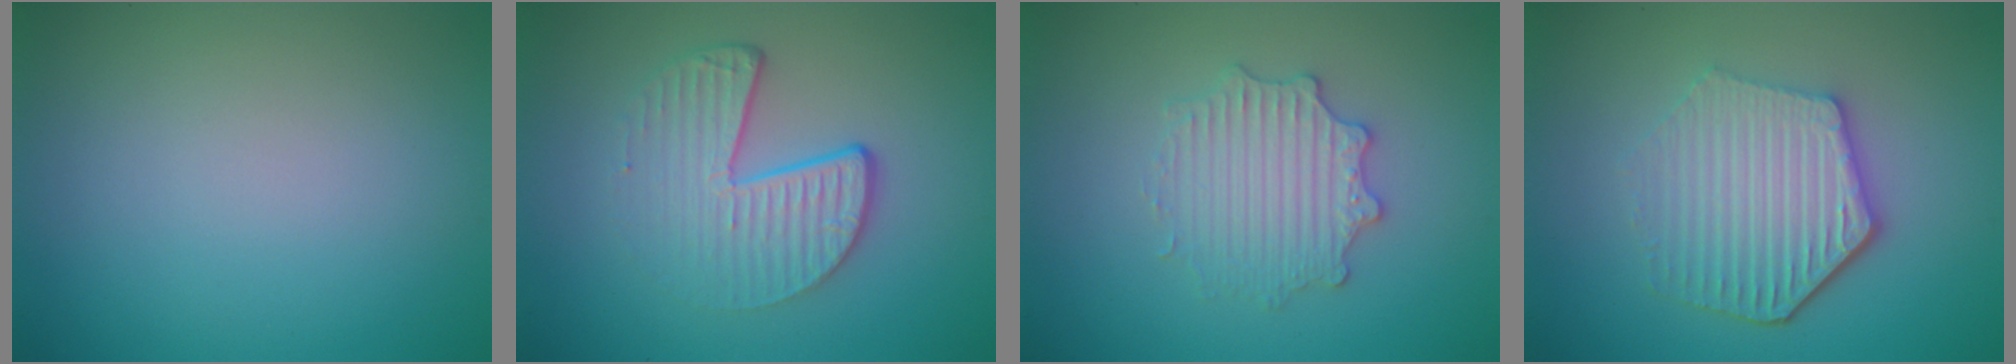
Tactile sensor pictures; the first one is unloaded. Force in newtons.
{"total": 4.6, "press": 3.0, "slide": 3.5}
{"total": 3.0, "press": 2.9, "slide": 0.4}
{"total": 5.4, "press": 4.4, "slide": 3.2}